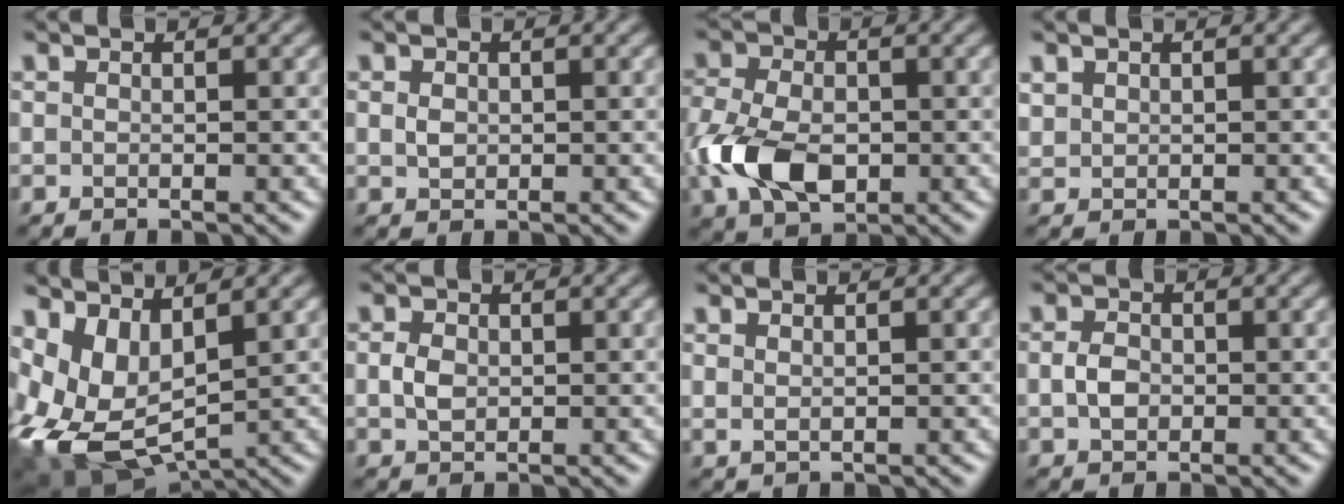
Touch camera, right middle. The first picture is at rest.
{"total": 1.0, "force": [0.1, 0.8, 0.6], "torque": [-0.014, -0.001, 0.002]}
{"total": 7.2, "force": [-1.5, 4.7, 5.2], "torque": [-0.119, -0.006, -0.035]}
{"total": 1.0, "force": [0.7, 0.7, 0.1], "torque": [-0.005, -0.001, 0.018]}
{"total": 8.7, "force": [0.4, 5.2, 7.0], "torque": [-0.157, -0.016, 0.013]}
{"total": 1.8, "force": [0.1, 1.4, 1.2], "torque": [-0.027, 0.000, 0.000]}
{"total": 0.7, "force": [0.5, 0.3, 0.4], "torque": [-0.012, -0.003, 0.012]}
{"total": 2.1, "force": [-0.2, 1.6, 1.3], "torque": [-0.029, 0.000, -0.008]}